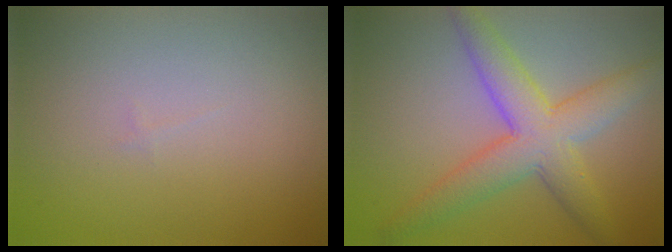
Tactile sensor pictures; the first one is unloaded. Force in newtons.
{"total": 6.3, "press": 6.3, "slide": 0.1}